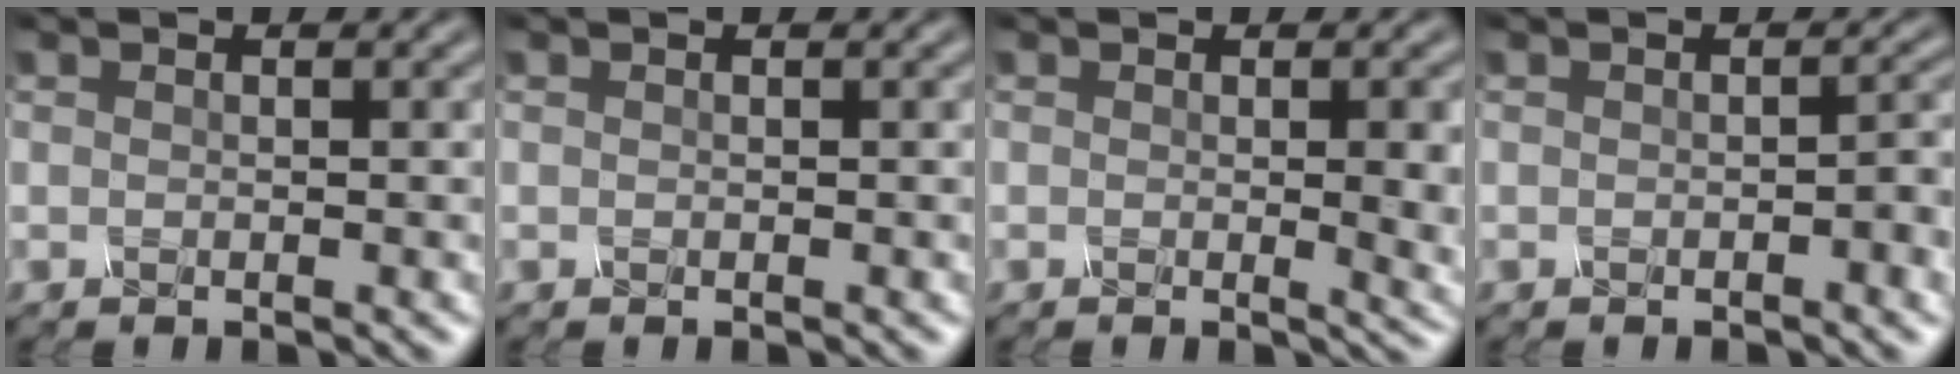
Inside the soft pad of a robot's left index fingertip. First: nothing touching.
{"total": 0.0}
{"total": 4.2, "force": [0.1, 1.2, 4.0], "torque": [-0.044, -0.004, 0.002]}
{"total": 1.9, "force": [-0.5, 0.4, 1.8], "torque": [-0.023, 0.003, -0.006]}